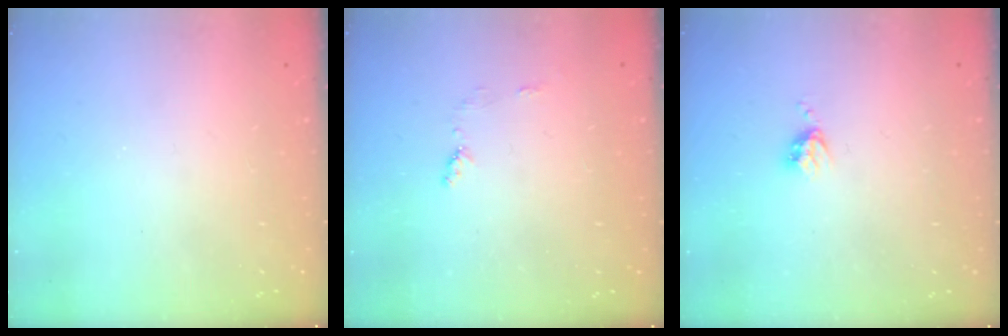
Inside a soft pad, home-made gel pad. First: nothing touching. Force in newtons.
{"total": 4.3, "press": 4.2, "slide": 0.5}
{"total": 3.6, "press": 3.6, "slide": 0.4}